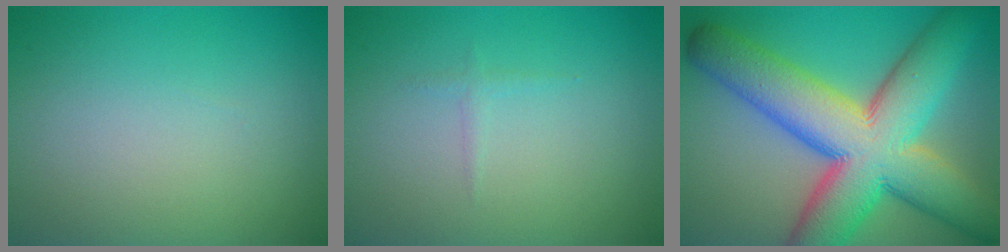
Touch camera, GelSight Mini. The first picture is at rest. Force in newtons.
{"total": 0.6, "press": 0.6, "slide": 0.1}
{"total": 14.8, "press": 14.8, "slide": 0.5}